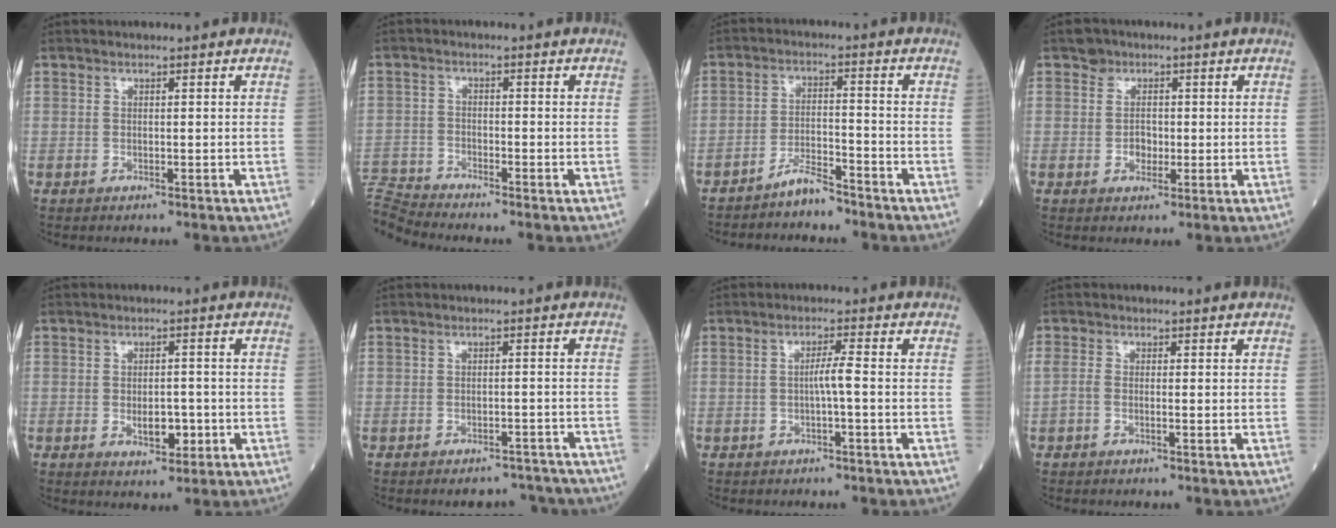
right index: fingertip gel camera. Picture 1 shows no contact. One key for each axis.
{"total": 5.5, "fx": -5.3, "fy": -1.4, "fz": -0.4, "tx": -0.004, "ty": -0.002, "tz": -0.105}
{"total": 3.9, "fx": -3.7, "fy": 0.5, "fz": 1.2, "tx": -0.025, "ty": -0.008, "tz": -0.069}
{"total": 3.4, "fx": 0.1, "fy": 3.0, "fz": 1.5, "tx": -0.022, "ty": 0.007, "tz": 0.002}
{"total": 4.3, "fx": -1.1, "fy": 2.0, "fz": 3.7, "tx": -0.057, "ty": 0.000, "tz": -0.010}
{"total": 6.0, "fx": -5.6, "fy": 1.9, "fz": 0.7, "tx": 0.009, "ty": 0.004, "tz": -0.064}
{"total": 2.5, "fx": -0.5, "fy": -0.3, "fz": 2.4, "tx": -0.040, "ty": 0.002, "tz": -0.010}
{"total": 1.8, "fx": -0.5, "fy": 0.6, "fz": 1.6, "tx": -0.038, "ty": 0.008, "tz": -0.010}